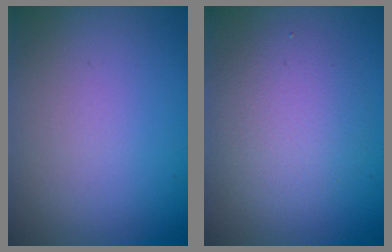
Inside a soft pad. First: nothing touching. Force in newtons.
{"total": 4.1, "press": 4.1, "slide": 0.1}